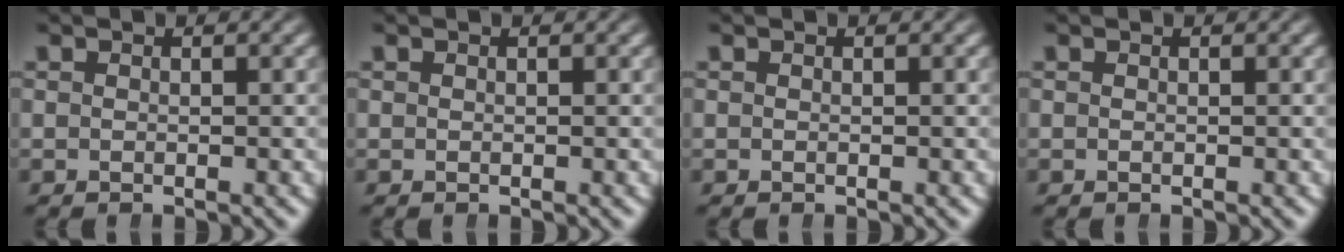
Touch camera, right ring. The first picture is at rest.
{"total": 0.0}
{"total": 0.0}
{"total": 0.0}